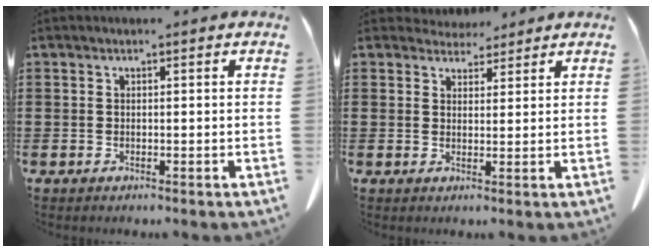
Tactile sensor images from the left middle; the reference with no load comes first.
{"total": 3.0, "force": [2.6, 1.3, 0.5], "torque": [-0.010, -0.001, 0.049]}